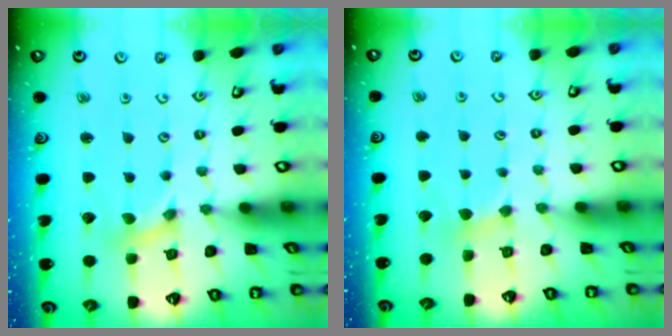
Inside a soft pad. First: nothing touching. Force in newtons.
{"total": 2.4, "press": 2.4, "slide": 0.3}